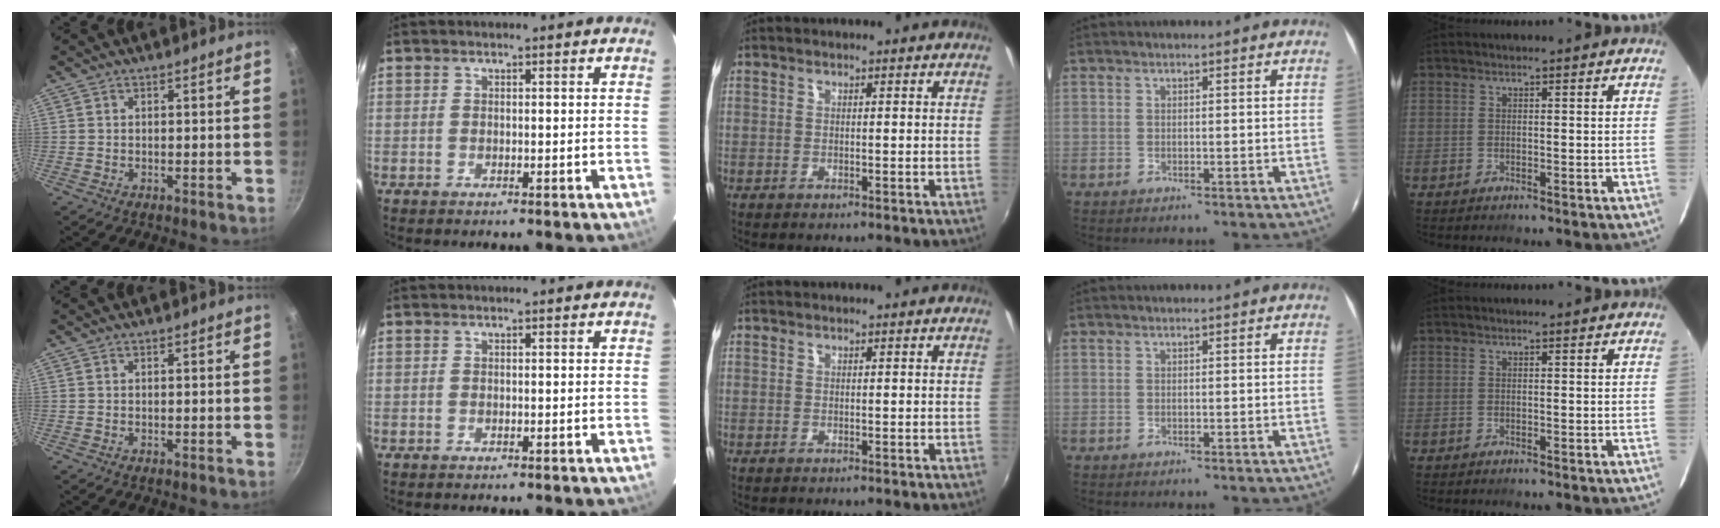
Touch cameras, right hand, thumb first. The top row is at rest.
{}